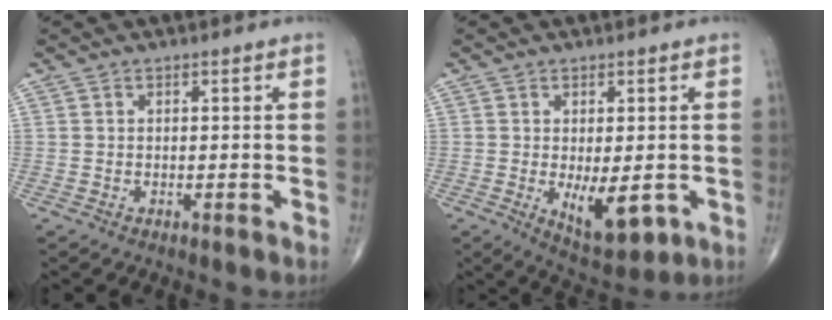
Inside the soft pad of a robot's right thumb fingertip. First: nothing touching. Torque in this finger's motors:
{"motor_torque": [0.24, 0.94, -0.01, -0.14, 0.25]}